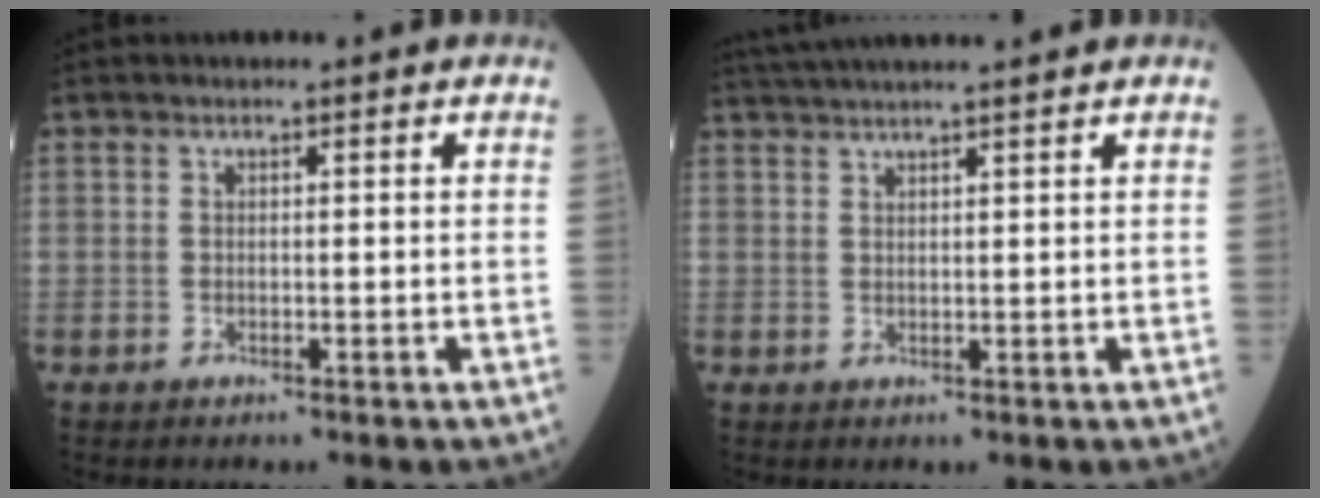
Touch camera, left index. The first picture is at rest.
{"total": 10.7, "force": [9.4, -0.3, 5.0], "torque": [-0.084, 0.026, 0.137]}